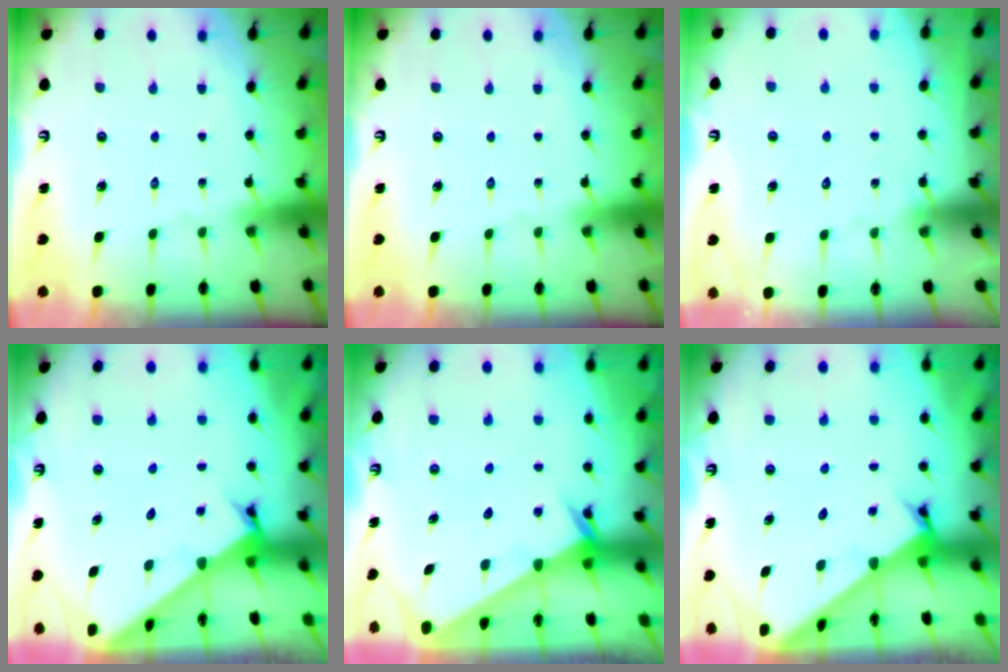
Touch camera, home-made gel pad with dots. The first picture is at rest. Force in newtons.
{"total": 0.0}
{"total": 5.9, "press": 5.9, "slide": 0.6}
{"total": 2.8, "press": 2.8, "slide": 0.2}
{"total": 2.6, "press": 2.6, "slide": 0.1}
{"total": 2.8, "press": 2.8, "slide": 0.2}